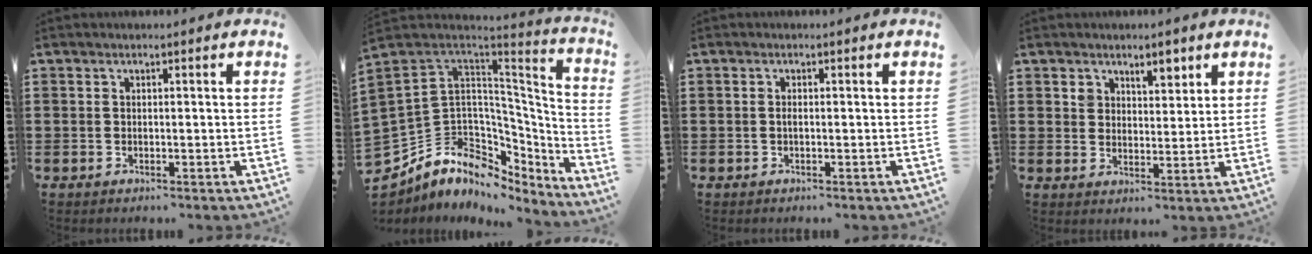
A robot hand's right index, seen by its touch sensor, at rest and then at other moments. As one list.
[{"total": 10.2, "force": [-1.3, 9.0, 4.5], "torque": [-0.135, -0.020, -0.018]}, {"total": 0.7, "force": [-0.2, 0.2, 0.7], "torque": [-0.015, -0.003, -0.003]}, {"total": 4.0, "force": [2.9, 2.5, 1.1], "torque": [-0.019, 0.005, 0.051]}]